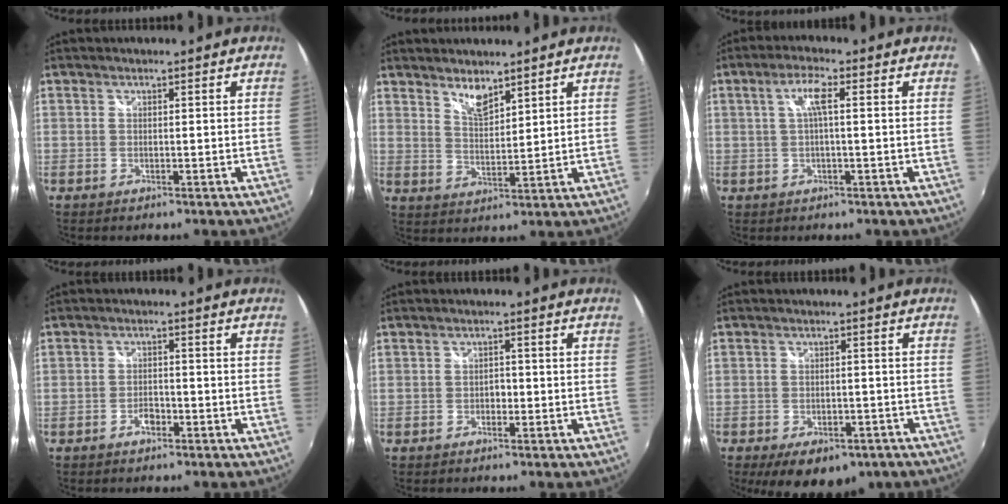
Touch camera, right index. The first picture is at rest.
{"total": 4.8, "force": [4.0, 1.3, 2.4], "torque": [-0.039, -0.003, 0.071]}
{"total": 4.2, "force": [0.8, 0.4, 4.1], "torque": [-0.079, 0.006, 0.014]}
{"total": 2.4, "force": [-1.5, 1.4, 1.3], "torque": [-0.025, 0.003, -0.026]}
{"total": 1.5, "force": [-0.6, 1.2, 0.6], "torque": [-0.010, 0.002, -0.009]}
{"total": 11.1, "force": [-7.2, 5.9, 6.2], "torque": [-0.121, -0.012, -0.088]}